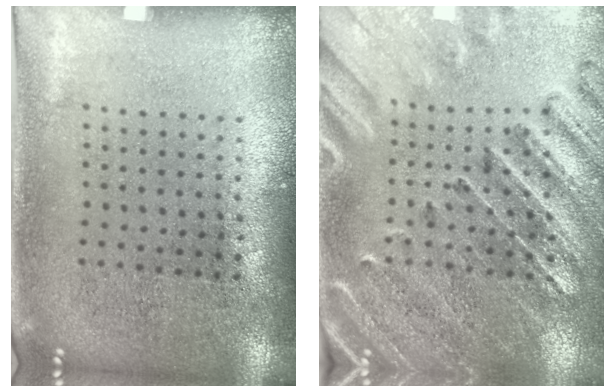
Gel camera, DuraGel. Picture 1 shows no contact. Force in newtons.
{"total": 2.9, "press": 2.7, "slide": 0.9}